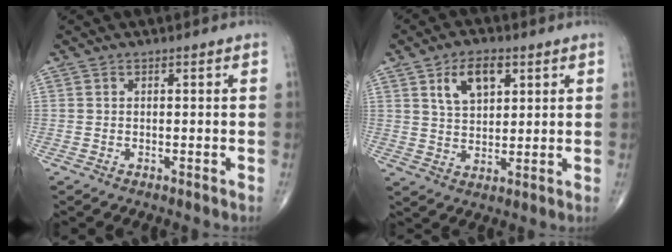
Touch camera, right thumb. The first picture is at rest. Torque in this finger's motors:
{"motor_torque": [-0.08, 0.11, 0.54, 0.36, 0.15]}